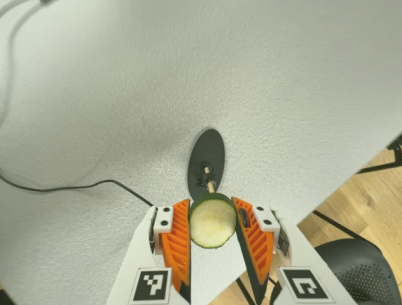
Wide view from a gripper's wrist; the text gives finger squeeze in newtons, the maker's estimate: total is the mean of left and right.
{"total": 12.5, "left": 13.0, "right": 12.1}